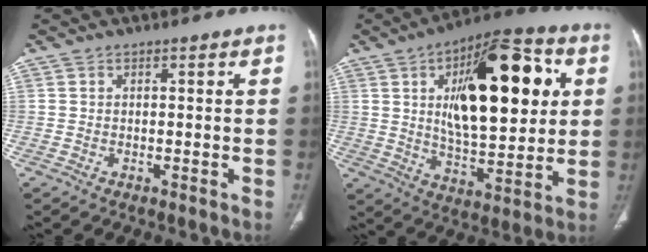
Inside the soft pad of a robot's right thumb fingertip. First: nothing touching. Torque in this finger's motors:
{"motor_torque": [-0.68, 4.16, 1.43, 1.31, 0.22]}